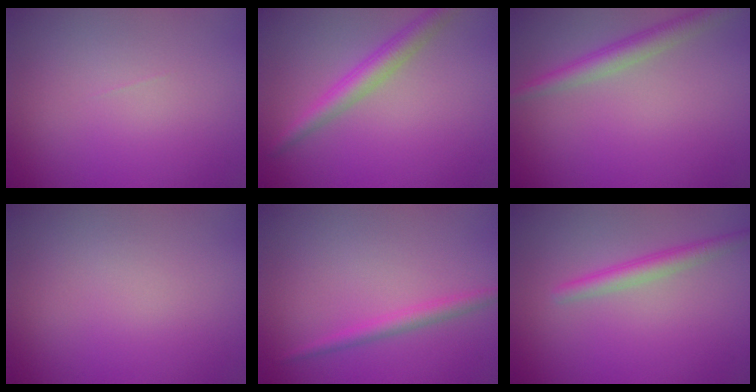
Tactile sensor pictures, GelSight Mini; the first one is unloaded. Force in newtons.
{"total": 3.2, "press": 3.2, "slide": 0.0}
{"total": 2.9, "press": 2.9, "slide": 0.2}
{"total": 0.0}
{"total": 1.8, "press": 1.8, "slide": 0.1}
{"total": 2.4, "press": 2.4, "slide": 0.1}